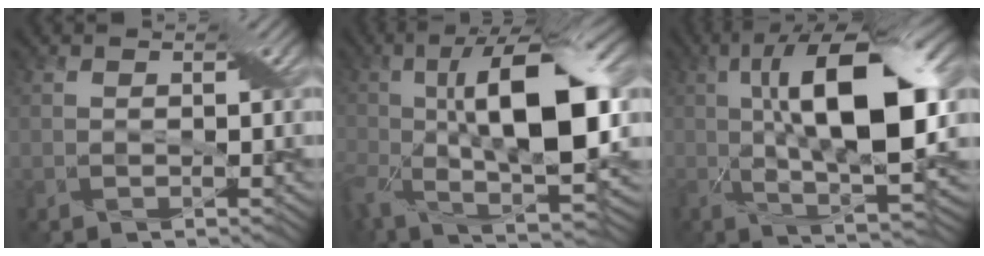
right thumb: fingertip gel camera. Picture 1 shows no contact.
{"total": 16.6, "force": [-0.6, 6.7, 15.2], "torque": [-0.276, -0.001, -0.014]}
{"total": 16.1, "force": [1.5, 5.6, 15.0], "torque": [-0.248, 0.014, 0.015]}